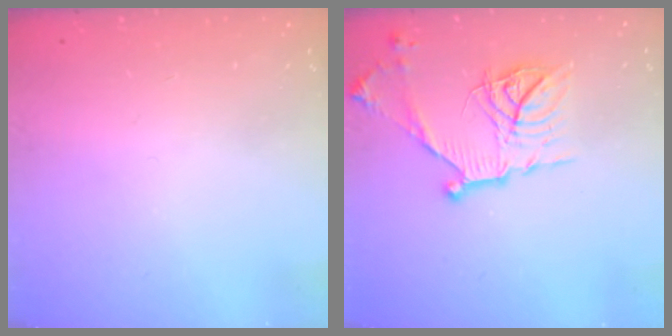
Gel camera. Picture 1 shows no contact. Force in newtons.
{"total": 16.2, "press": 16.2, "slide": 0.4}